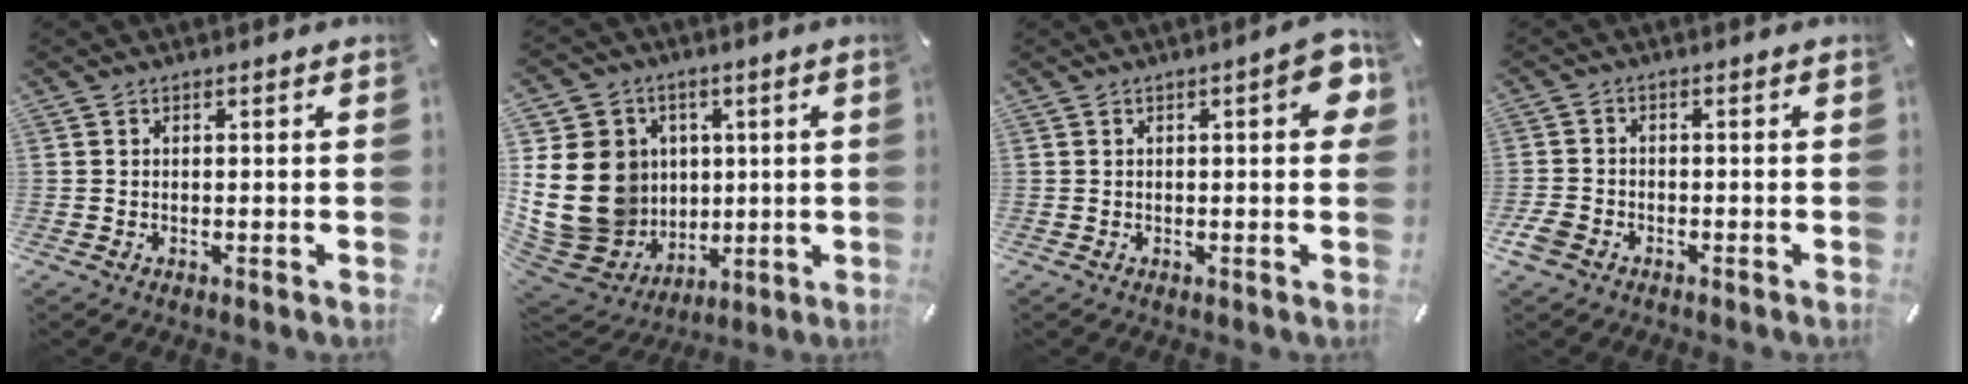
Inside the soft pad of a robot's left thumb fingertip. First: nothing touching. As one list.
[{"total": 22.8, "force": [1.4, 19.6, 11.7], "torque": [-0.237, -0.014, 0.057]}, {"total": 7.0, "force": [1.3, 2.5, 6.4], "torque": [-0.078, -0.002, 0.013]}, {"total": 3.6, "force": [-2.2, 2.5, 1.4], "torque": [-0.041, 0.005, -0.046]}]